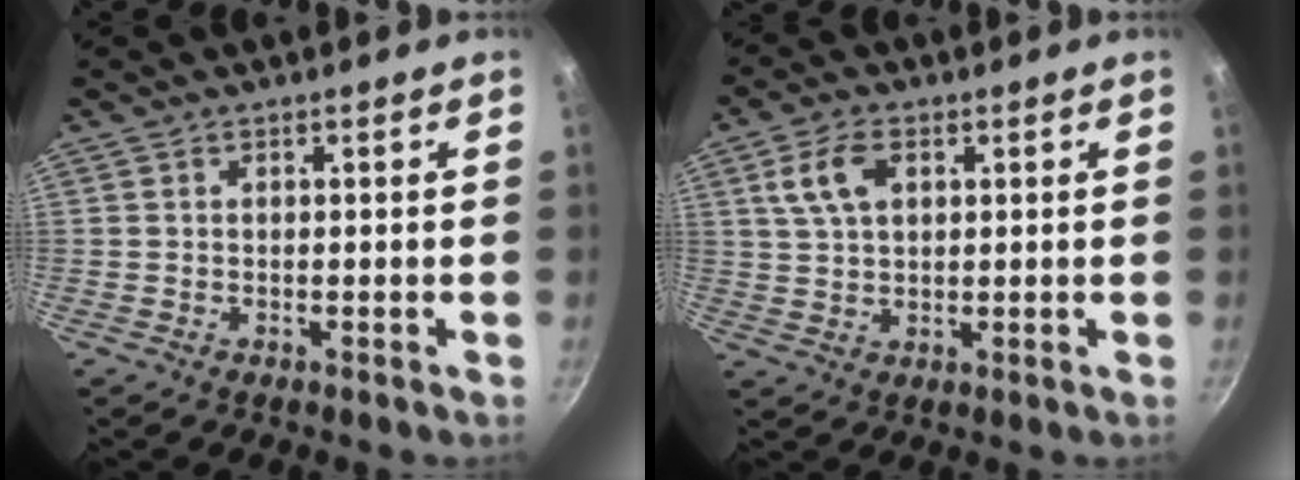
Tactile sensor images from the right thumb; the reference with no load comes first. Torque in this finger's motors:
{"motor_torque": [-0.46, 0.77, 0.58, 1.03, 0.11]}